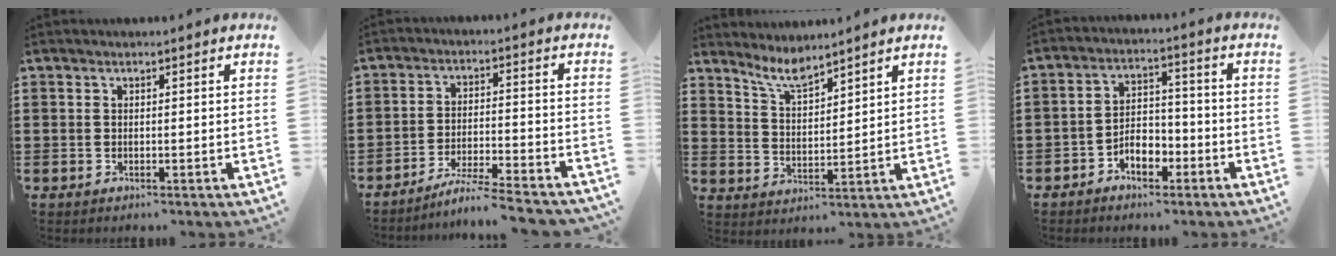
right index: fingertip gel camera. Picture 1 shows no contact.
{"total": 5.8, "force": [-5.4, -0.4, 2.3], "torque": [-0.045, -0.011, -0.105]}
{"total": 5.5, "force": [4.9, 0.9, 2.5], "torque": [-0.064, -0.015, 0.089]}
{"total": 5.2, "force": [-3.1, 2.9, 3.0], "torque": [-0.044, 0.011, -0.059]}